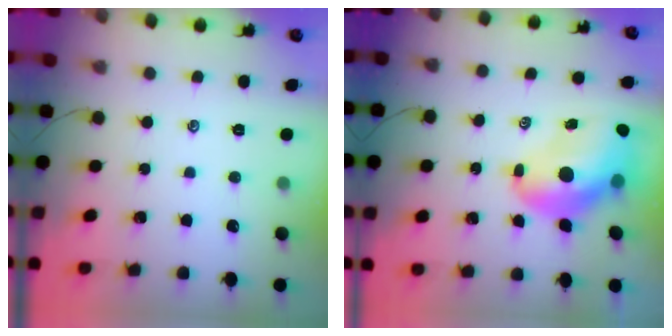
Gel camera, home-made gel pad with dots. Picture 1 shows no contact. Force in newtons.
{"total": 12.4, "press": 11.9, "slide": 3.5}